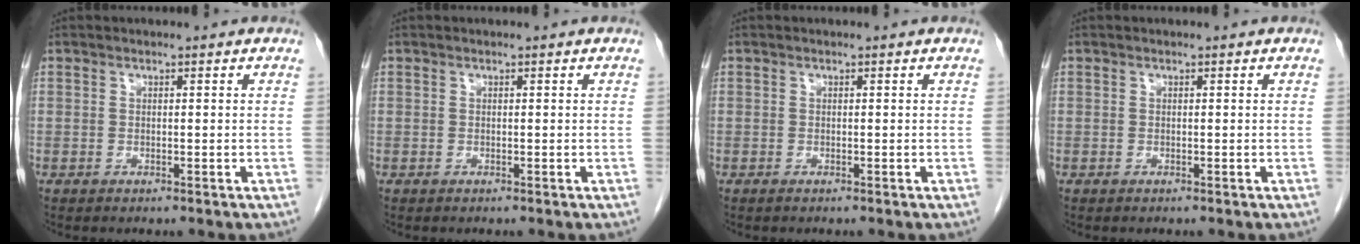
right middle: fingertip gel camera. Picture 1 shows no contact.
{"total": 0.0}
{"total": 0.0}
{"total": 0.0}